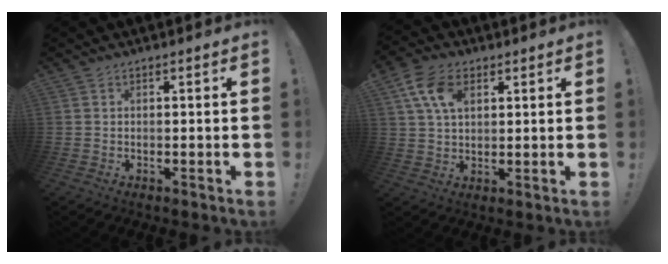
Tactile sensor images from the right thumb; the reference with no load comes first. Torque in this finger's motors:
{"motor_torque": [0.60, 1.39, 0.07, 0.13, 0.11]}